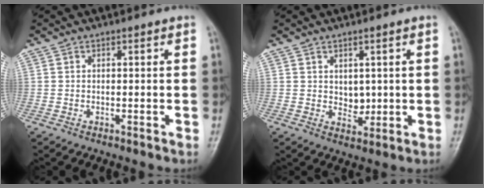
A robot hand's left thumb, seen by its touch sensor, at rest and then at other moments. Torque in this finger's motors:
{"motor_torque": [-0.13, -0.13, 0.05, -0.04, 0.04]}